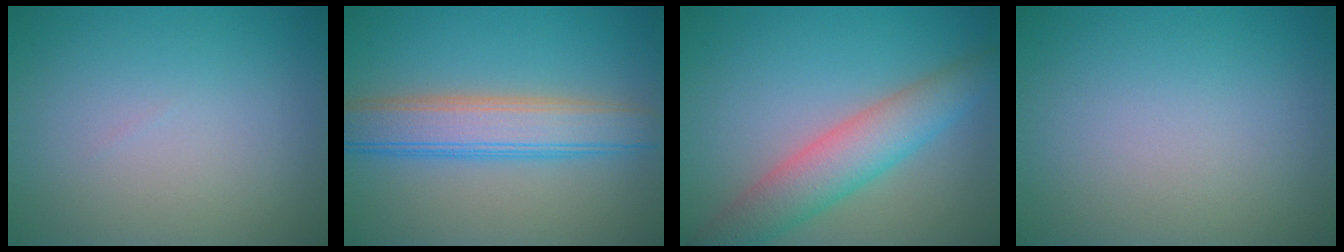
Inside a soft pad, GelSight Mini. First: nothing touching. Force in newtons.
{"total": 5.7, "press": 5.7, "slide": 0.3}
{"total": 5.4, "press": 5.4, "slide": 0.2}
{"total": 0.0}